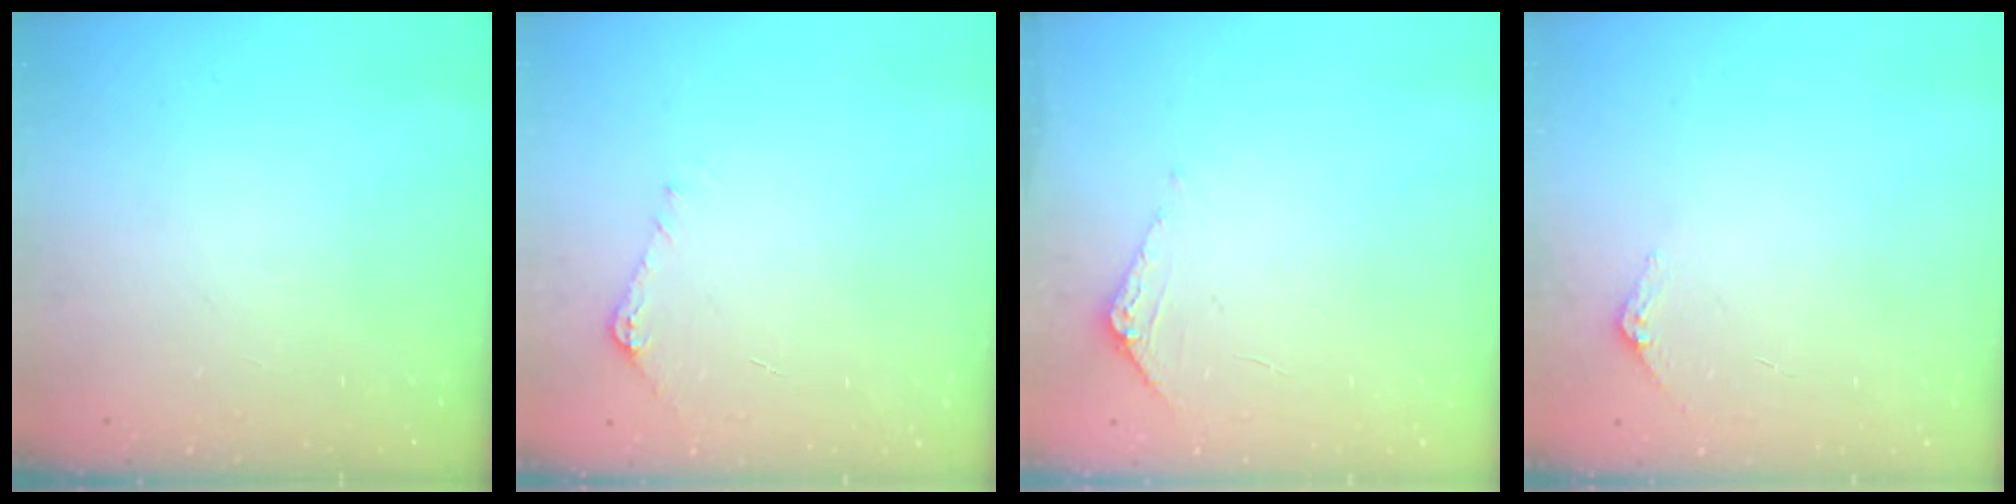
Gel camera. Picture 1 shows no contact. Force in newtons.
{"total": 5.1, "press": 5.0, "slide": 0.7}
{"total": 5.0, "press": 5.0, "slide": 0.5}
{"total": 2.9, "press": 2.9, "slide": 0.2}